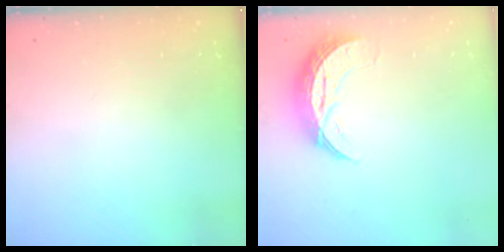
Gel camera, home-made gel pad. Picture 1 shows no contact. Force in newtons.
{"total": 9.3, "press": 9.3, "slide": 0.7}